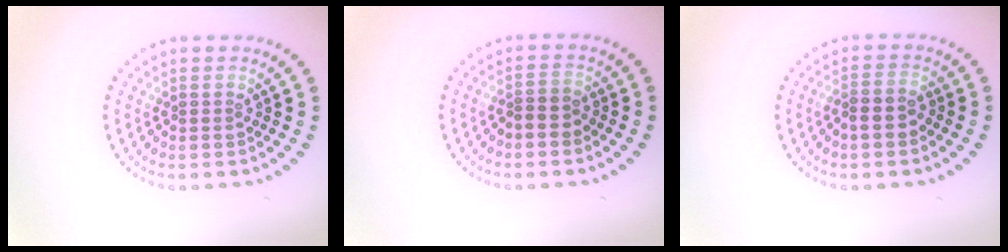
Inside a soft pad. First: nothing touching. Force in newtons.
{"total": 1.6, "press": 1.5, "slide": 0.7}
{"total": 2.1, "press": 2.0, "slide": 0.8}